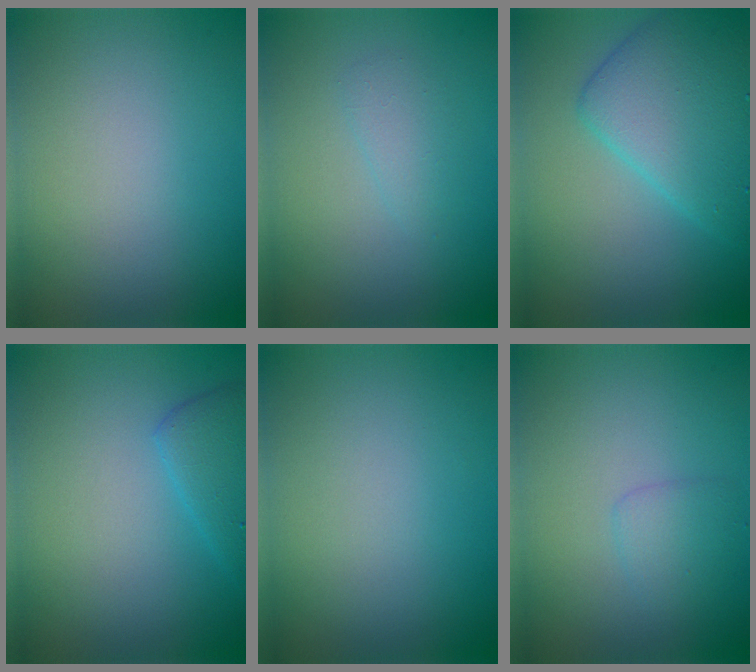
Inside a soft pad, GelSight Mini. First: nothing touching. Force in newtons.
{"total": 1.4, "press": 1.4, "slide": 0.1}
{"total": 6.4, "press": 6.4, "slide": 0.1}
{"total": 2.5, "press": 2.5, "slide": 0.2}
{"total": 0.0}
{"total": 1.5, "press": 1.5, "slide": 0.1}